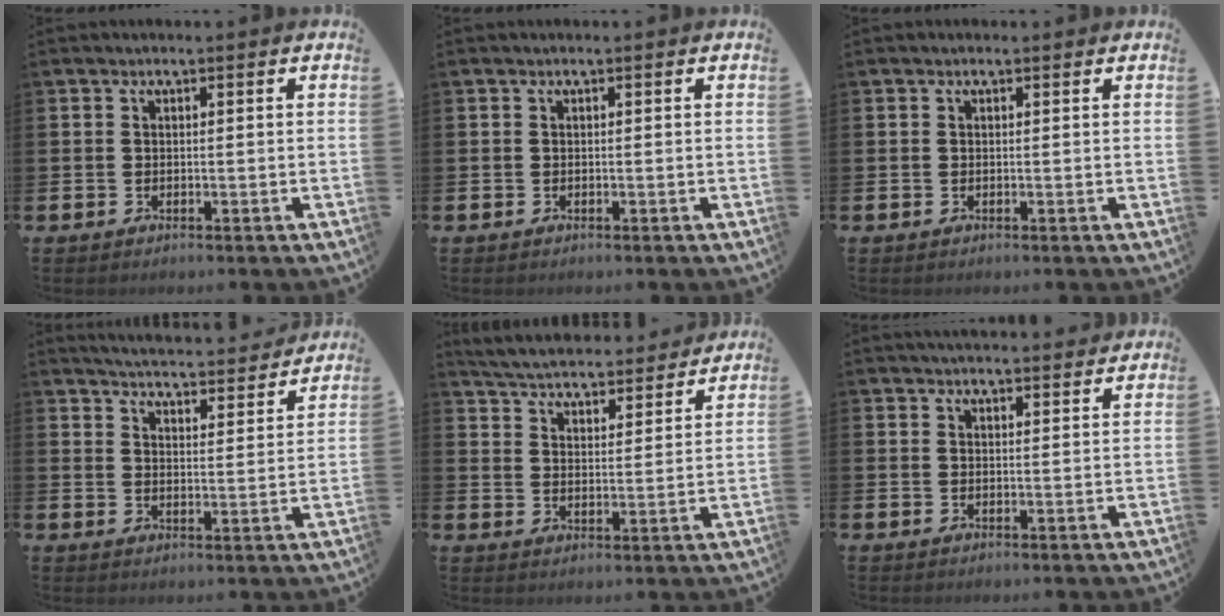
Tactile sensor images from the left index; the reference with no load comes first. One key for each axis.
{"total": 0.0}
{"total": 0.0}
{"total": 5.0, "fx": 5.0, "fy": 0.1, "fz": 0.6, "tx": -0.025, "ty": -0.045, "tz": 0.085}
{"total": 5.3, "fx": 5.3, "fy": 0.7, "fz": 0.5, "tx": -0.037, "ty": -0.043, "tz": 0.091}
{"total": 3.2, "fx": 3.1, "fy": 0.2, "fz": 0.2, "tx": -0.007, "ty": -0.017, "tz": 0.057}